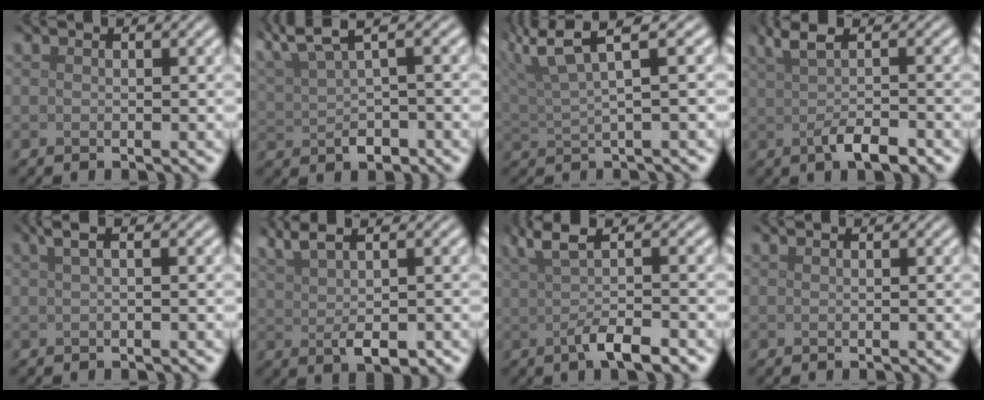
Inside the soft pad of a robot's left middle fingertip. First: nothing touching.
{"total": 4.8, "force": [2.7, 1.5, 3.7], "torque": [-0.075, 0.013, 0.049]}
{"total": 5.1, "force": [3.2, 0.8, 4.0], "torque": [-0.067, 0.017, 0.052]}
{"total": 4.1, "force": [0.0, 1.2, 3.9], "torque": [-0.072, 0.002, 0.001]}
{"total": 2.2, "force": [0.8, 0.7, 1.9], "torque": [-0.030, 0.009, 0.008]}
{"total": 4.5, "force": [1.4, 1.6, 3.9], "torque": [-0.071, 0.003, 0.031]}
{"total": 5.0, "force": [0.0, 1.3, 4.8], "torque": [-0.081, 0.005, -0.001]}
{"total": 0.7, "force": [0.3, 0.4, 0.5], "torque": [0.000, 0.008, -0.002]}